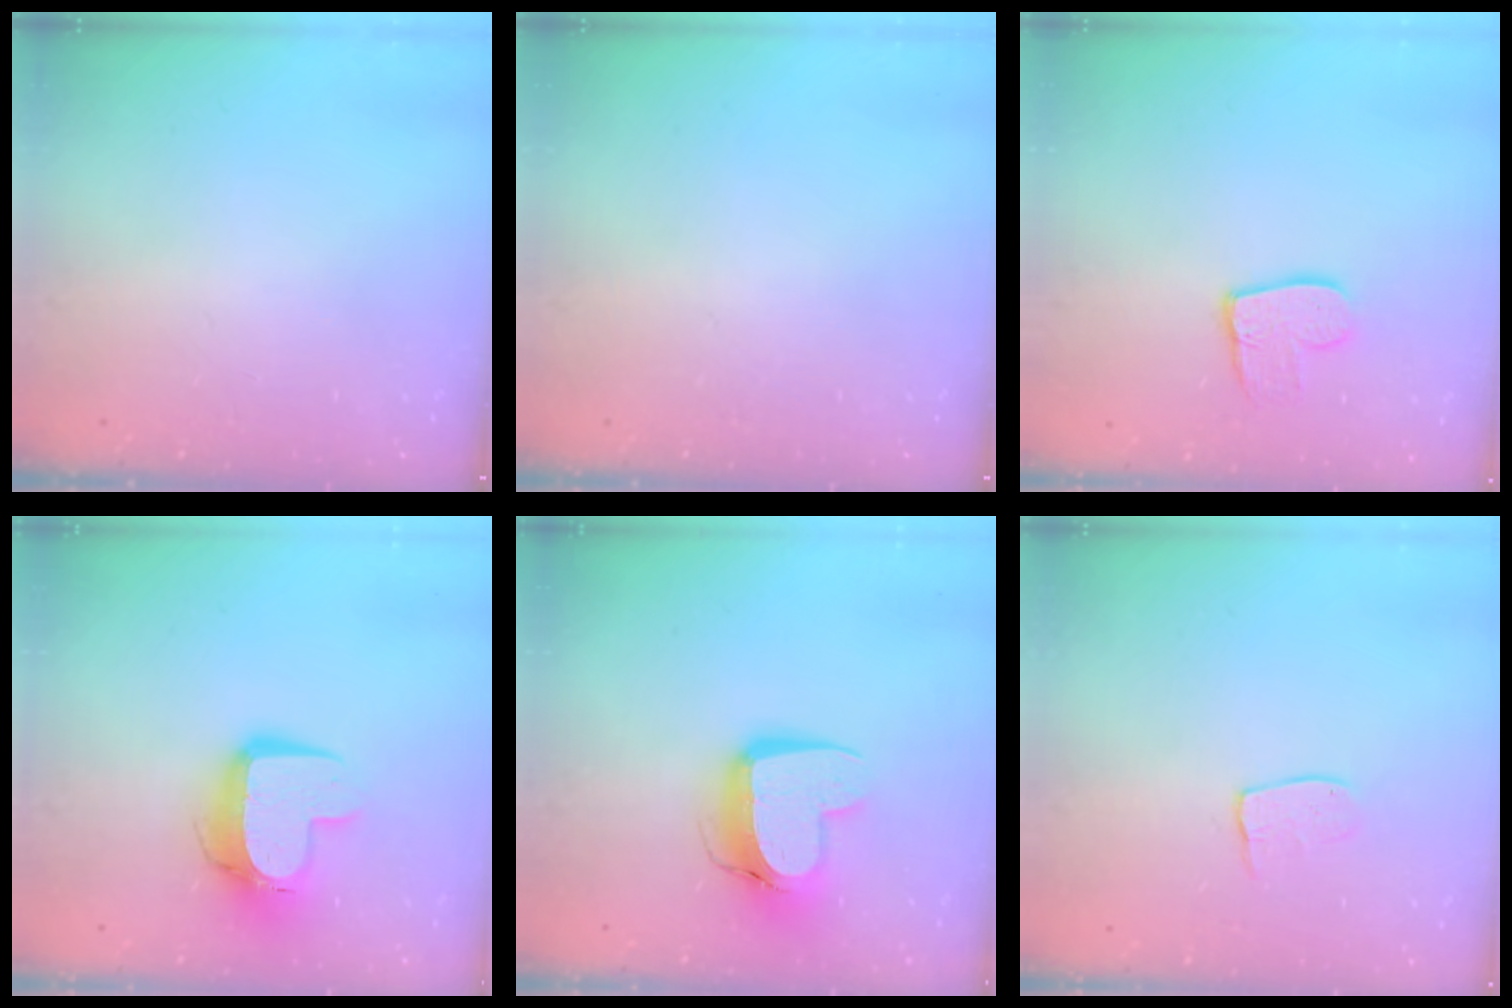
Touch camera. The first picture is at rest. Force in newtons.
{"total": 0.0}
{"total": 10.0, "press": 9.9, "slide": 0.7}
{"total": 13.5, "press": 13.4, "slide": 1.3}
{"total": 12.9, "press": 12.9, "slide": 1.2}
{"total": 7.0, "press": 7.0, "slide": 0.5}